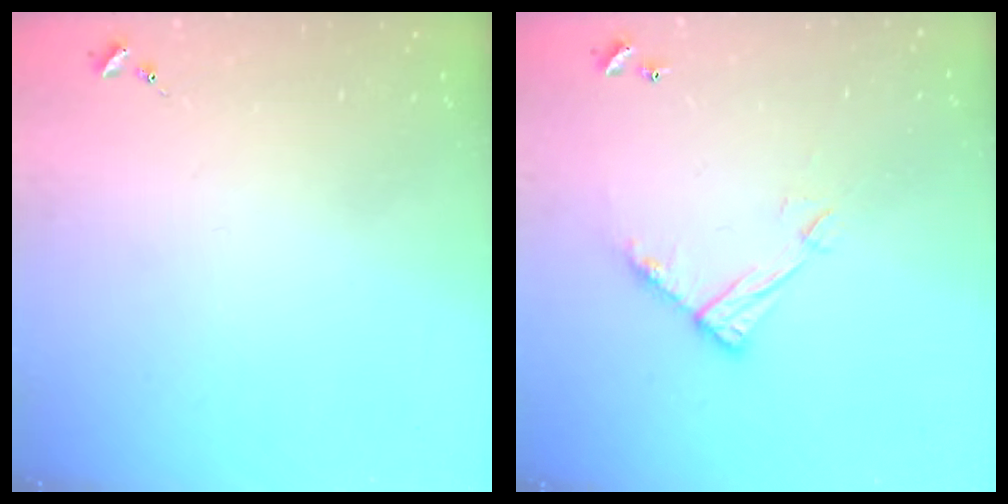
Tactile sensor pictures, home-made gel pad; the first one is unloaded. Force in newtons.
{"total": 11.1, "press": 11.0, "slide": 0.5}